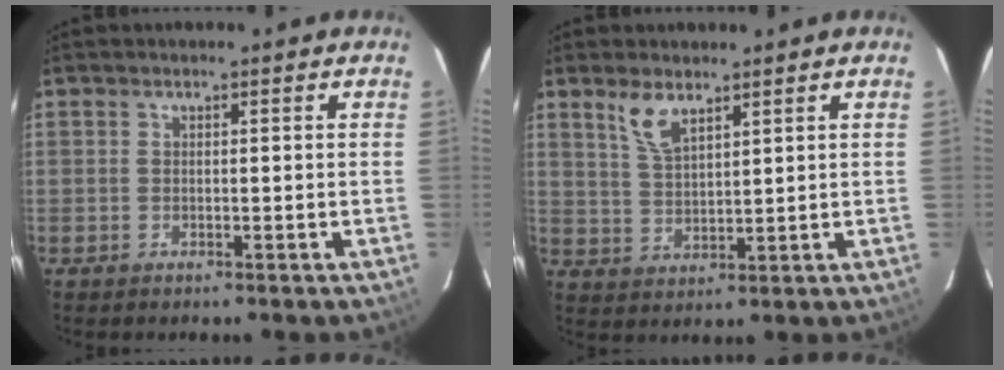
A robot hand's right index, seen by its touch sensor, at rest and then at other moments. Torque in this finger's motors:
{"motor_torque": [0.17, 0.04, 0.09, 0.04]}